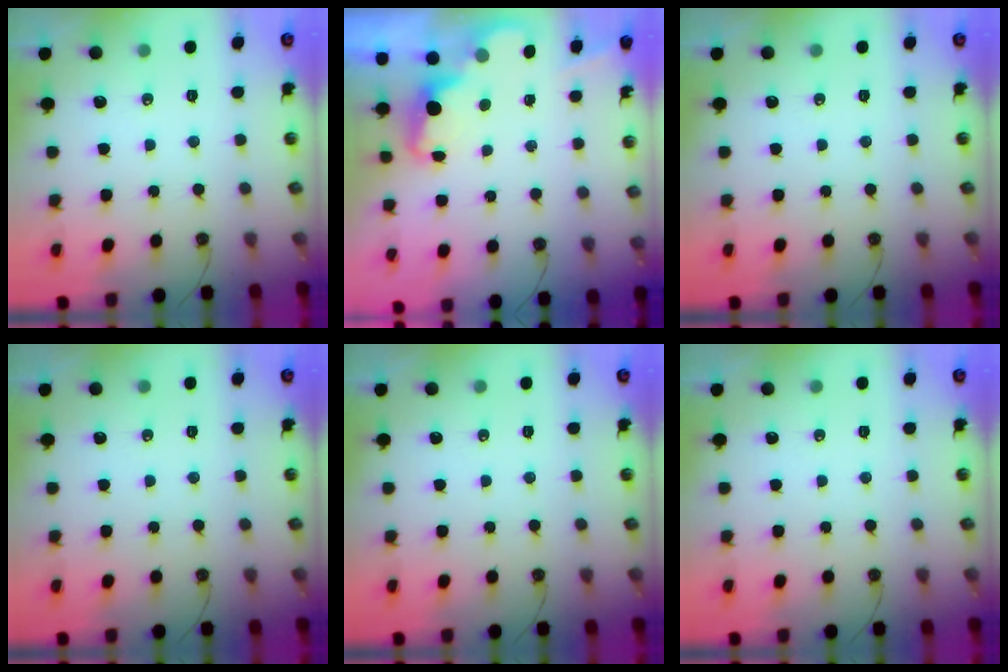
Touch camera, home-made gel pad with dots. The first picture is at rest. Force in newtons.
{"total": 2.4, "press": 2.4, "slide": 0.5}
{"total": 0.0}
{"total": 0.0}
{"total": 0.0}
{"total": 0.0}